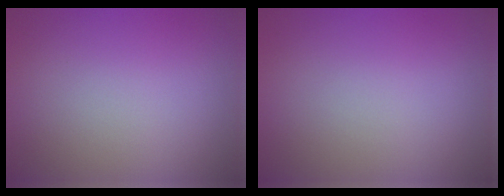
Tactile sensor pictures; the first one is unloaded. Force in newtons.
{"total": 0.0}